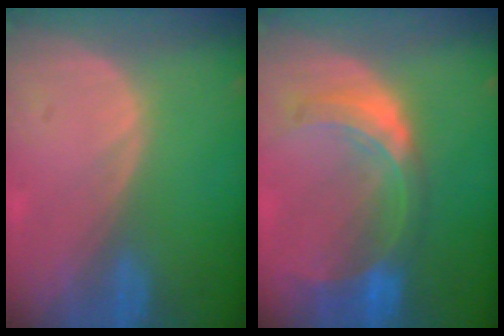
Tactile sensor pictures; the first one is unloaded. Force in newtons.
{"total": 8.1, "press": 7.2, "slide": 3.8}